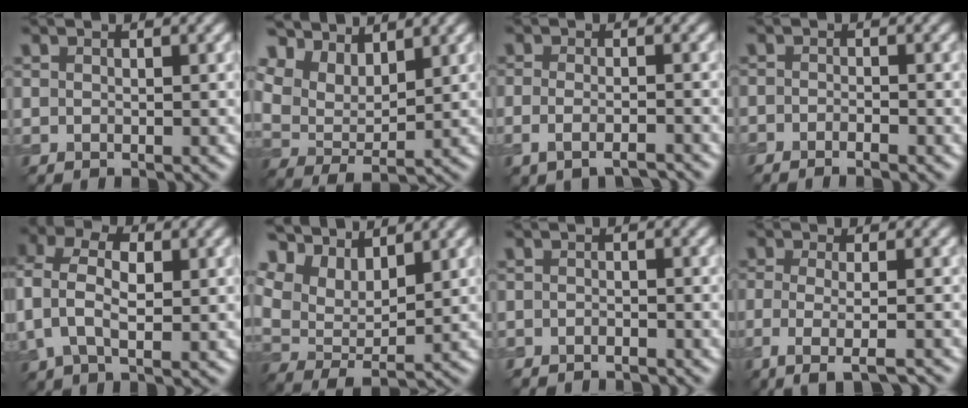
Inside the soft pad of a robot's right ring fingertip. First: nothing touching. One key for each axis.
{"total": 6.4, "fx": 5.3, "fy": 2.2, "fz": 2.9, "tx": -0.074, "ty": 0.007, "tz": 0.086}
{"total": 3.2, "fx": -2.1, "fy": 1.0, "fz": 2.2, "tx": -0.048, "ty": -0.011, "tz": -0.040}
{"total": 1.6, "fx": -1.3, "fy": 0.3, "fz": 1.0, "tx": -0.020, "ty": -0.004, "tz": -0.025}
{"total": 5.9, "fx": 0.7, "fy": 3.8, "fz": 4.5, "tx": -0.101, "ty": 0.005, "tz": 0.007}
{"total": 7.2, "fx": 5.9, "fy": 2.3, "fz": 3.5, "tx": -0.087, "ty": 0.011, "tz": 0.099}
{"total": 1.4, "fx": -1.4, "fy": 0.2, "fz": 0.2, "tx": -0.001, "ty": -0.004, "tz": -0.025}
{"total": 4.3, "fx": -2.0, "fy": 1.2, "fz": 3.6, "tx": -0.056, "ty": -0.009, "tz": -0.042}